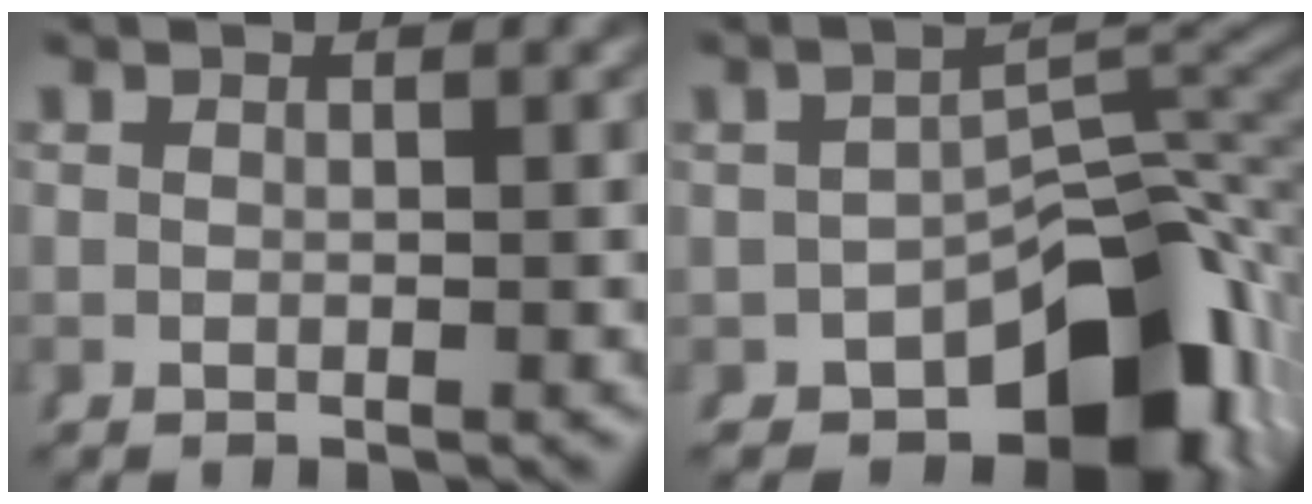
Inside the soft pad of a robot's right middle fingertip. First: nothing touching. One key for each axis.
{"total": 12.1, "fx": -7.0, "fy": 6.2, "fz": 7.6, "tx": -0.071, "ty": -0.015, "tz": -0.095}